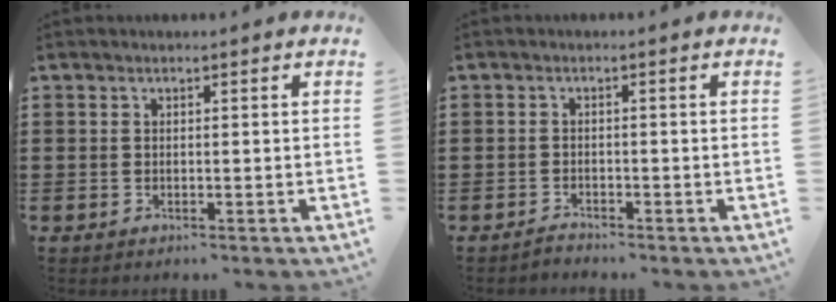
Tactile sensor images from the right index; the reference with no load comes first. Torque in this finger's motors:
{"motor_torque": [-1.87, 0.27, -1.05, -0.21]}